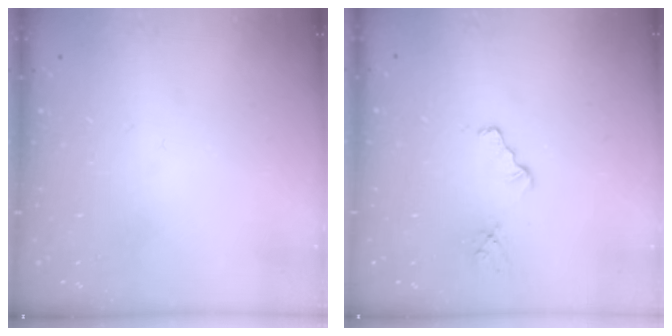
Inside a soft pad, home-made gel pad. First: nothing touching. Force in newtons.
{"total": 2.2, "press": 2.2, "slide": 0.2}